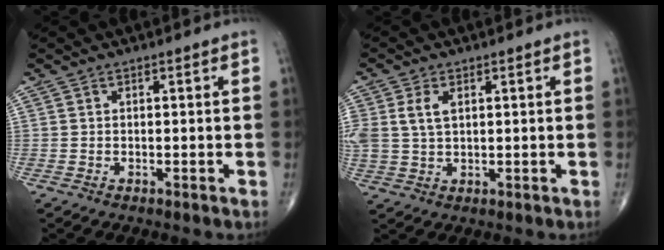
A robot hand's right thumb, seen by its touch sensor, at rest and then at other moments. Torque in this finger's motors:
{"motor_torque": [0.12, 0.10, 0.58, 0.29, 0.08]}